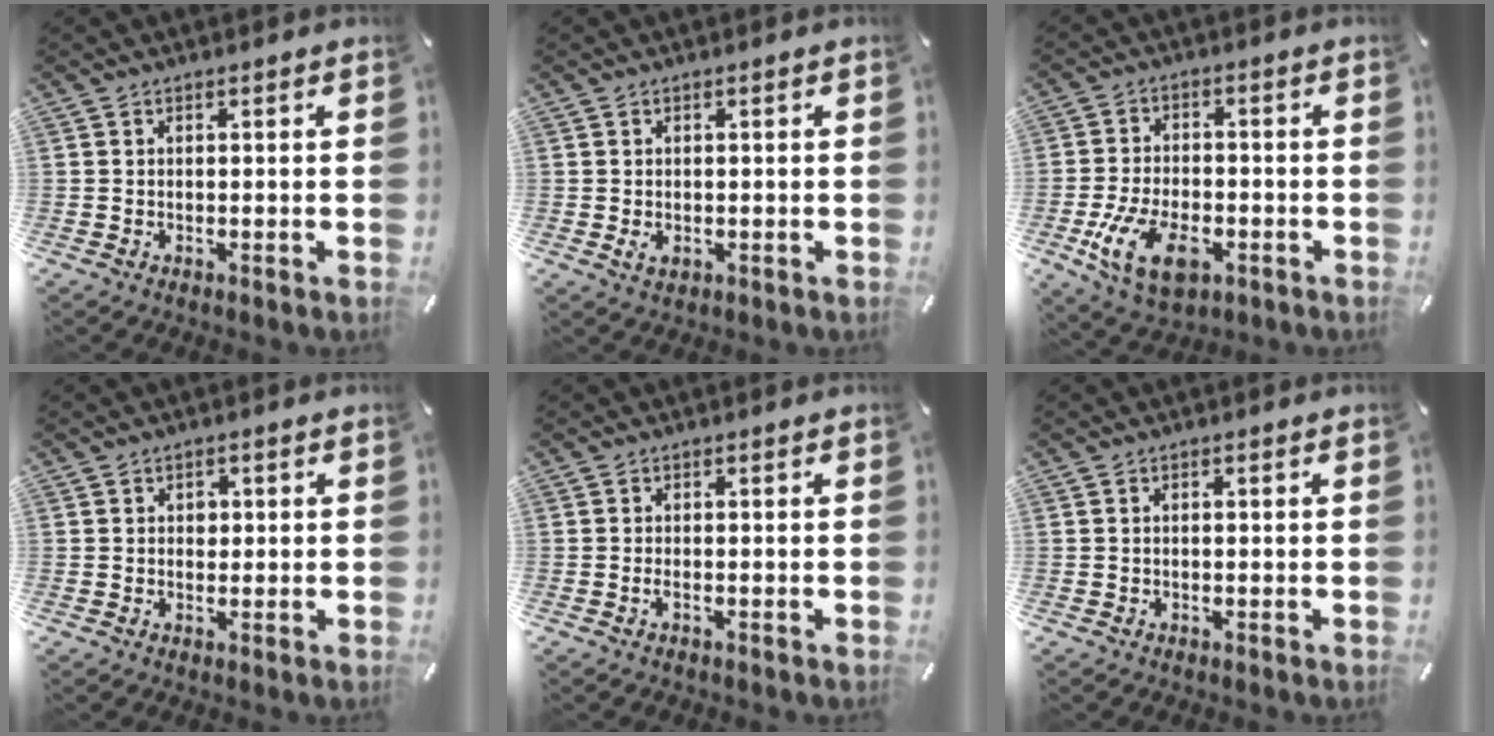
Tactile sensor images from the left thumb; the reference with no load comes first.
{"total": 2.0, "force": [-0.5, 1.3, 1.4], "torque": [-0.017, -0.001, -0.011]}
{"total": 12.6, "force": [-4.8, 7.6, 8.9], "torque": [-0.183, 0.005, -0.086]}
{"total": 2.1, "force": [0.2, 1.7, 1.2], "torque": [0.000, -0.003, -0.003]}
{"total": 1.4, "force": [-0.6, 0.5, 1.2], "torque": [-0.023, 0.001, -0.012]}
{"total": 0.8, "force": [-0.2, 0.3, 0.7], "torque": [-0.012, 0.000, -0.005]}